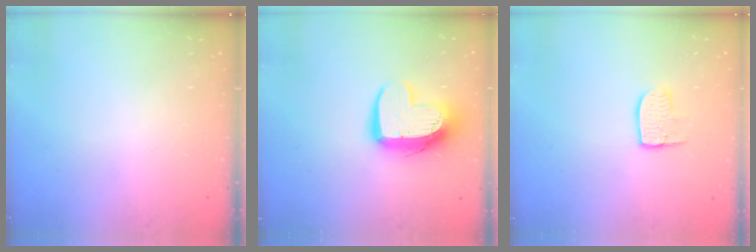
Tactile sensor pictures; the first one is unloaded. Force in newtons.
{"total": 13.2, "press": 13.2, "slide": 1.1}
{"total": 7.0, "press": 7.0, "slide": 0.4}